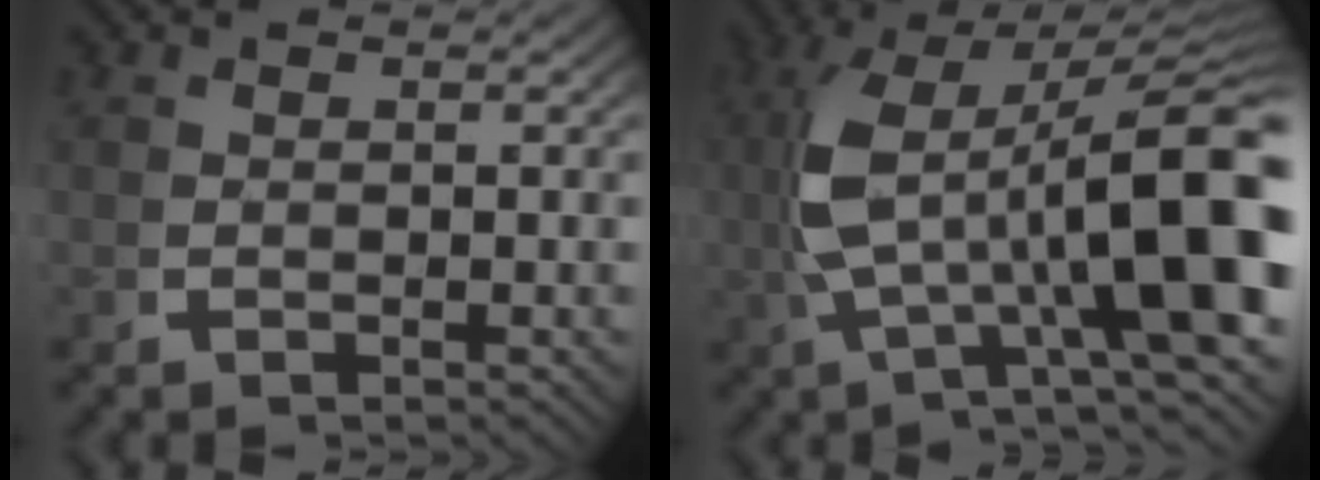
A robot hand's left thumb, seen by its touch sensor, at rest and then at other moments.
{"total": 15.1, "force": [0.0, 6.8, 13.5], "torque": [-0.244, -0.008, 0.007]}